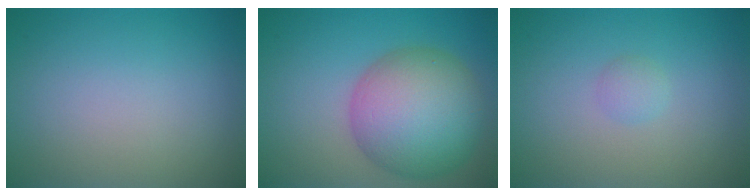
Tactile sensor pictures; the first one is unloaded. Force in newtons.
{"total": 10.2, "press": 10.2, "slide": 0.1}
{"total": 1.0, "press": 1.0, "slide": 0.0}